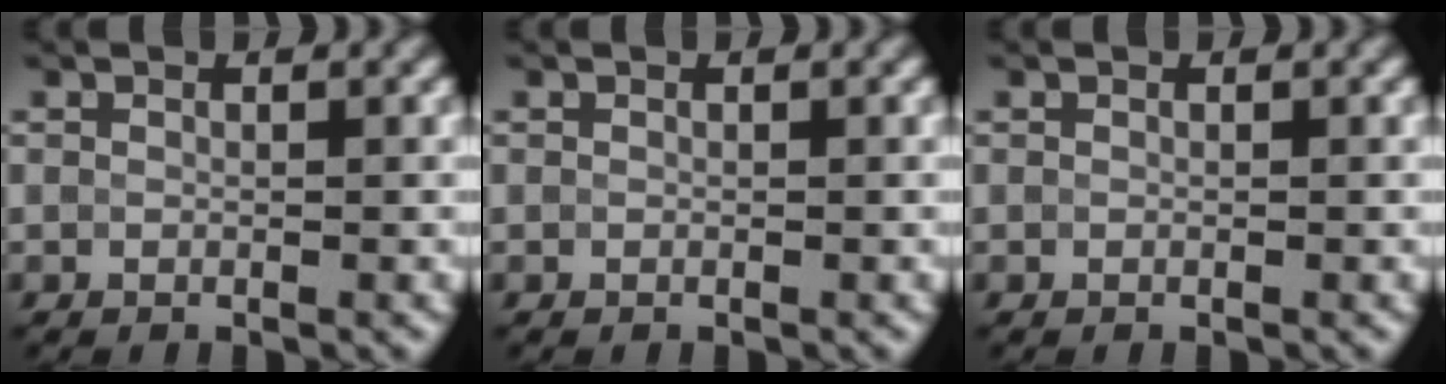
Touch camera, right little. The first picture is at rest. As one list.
[{"total": 0.0}, {"total": 0.0}]